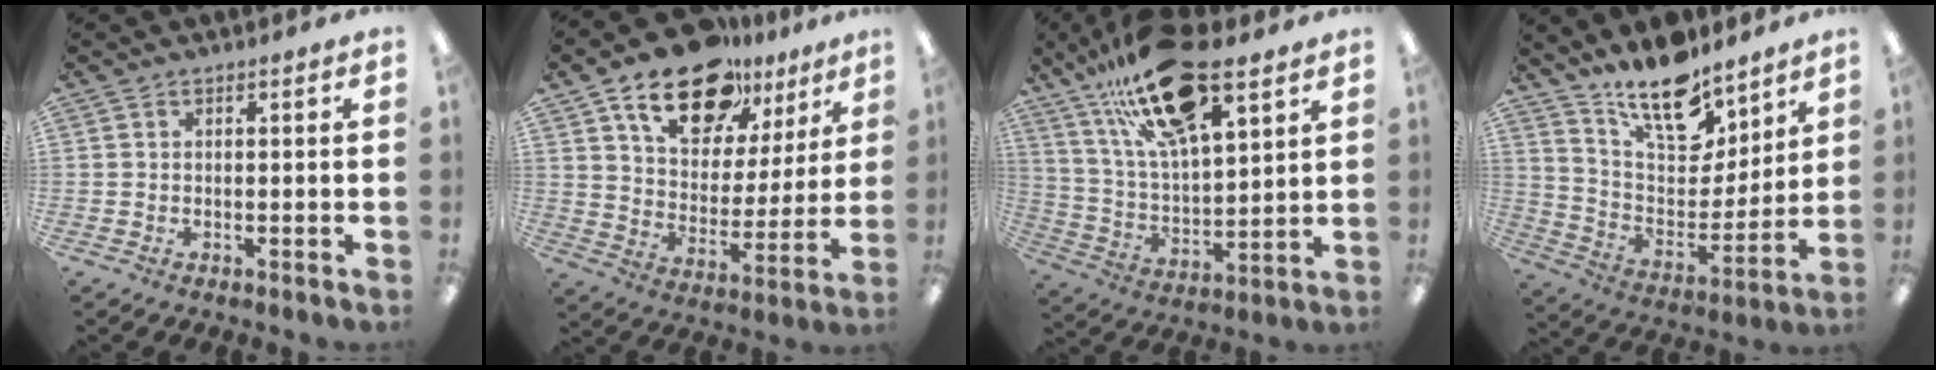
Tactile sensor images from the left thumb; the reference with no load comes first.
{"total": 18.0, "force": [12.3, 9.8, 8.8], "torque": [-0.143, -0.066, 0.217]}
{"total": 23.4, "force": [15.1, 8.5, 15.8], "torque": [-0.274, -0.064, 0.260]}
{"total": 16.7, "force": [13.2, 7.0, 7.6], "torque": [-0.135, -0.091, 0.237]}